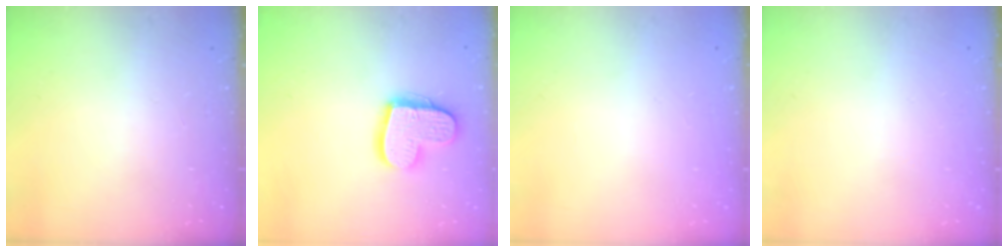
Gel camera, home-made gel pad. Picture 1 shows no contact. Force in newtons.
{"total": 15.4, "press": 15.4, "slide": 1.2}
{"total": 0.0}
{"total": 0.0}